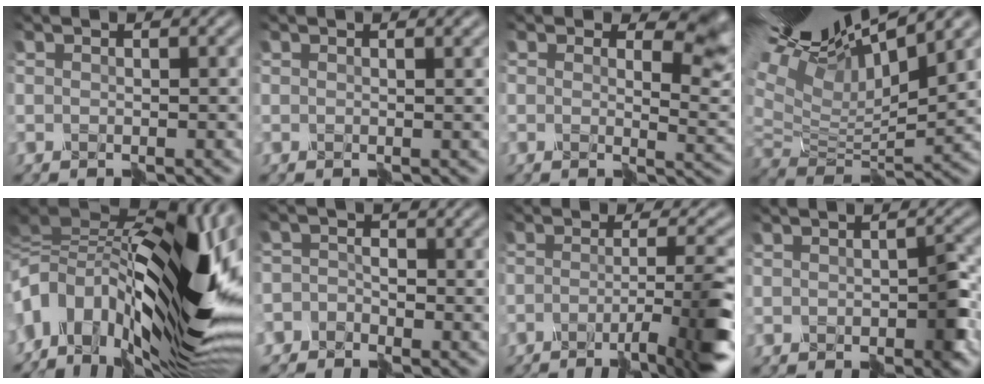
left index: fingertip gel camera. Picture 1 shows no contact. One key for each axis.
{"total": 1.1, "fx": 0.7, "fy": 0.3, "fz": 0.8, "tx": -0.007, "ty": 0.009, "tz": 0.010}
{"total": 5.4, "fx": 2.4, "fy": 3.1, "fz": 3.7, "tx": -0.054, "ty": -0.003, "tz": 0.032}
{"total": 13.3, "fx": 9.7, "fy": 3.6, "fz": 8.4, "tx": -0.198, "ty": 0.047, "tz": 0.162}
{"total": 16.8, "fx": -0.7, "fy": 7.8, "fz": 14.9, "tx": -0.262, "ty": 0.022, "tz": -0.025}
{"total": 2.4, "fx": -2.1, "fy": 0.9, "fz": -0.8, "tx": 0.019, "ty": 0.007, "tz": -0.043}
{"total": 7.3, "fx": -3.9, "fy": 1.3, "fz": 6.0, "tx": -0.088, "ty": 0.007, "tz": -0.068}
{"total": 3.3, "fx": -1.3, "fy": 1.6, "fz": 2.7, "tx": -0.045, "ty": 0.000, "tz": -0.022}